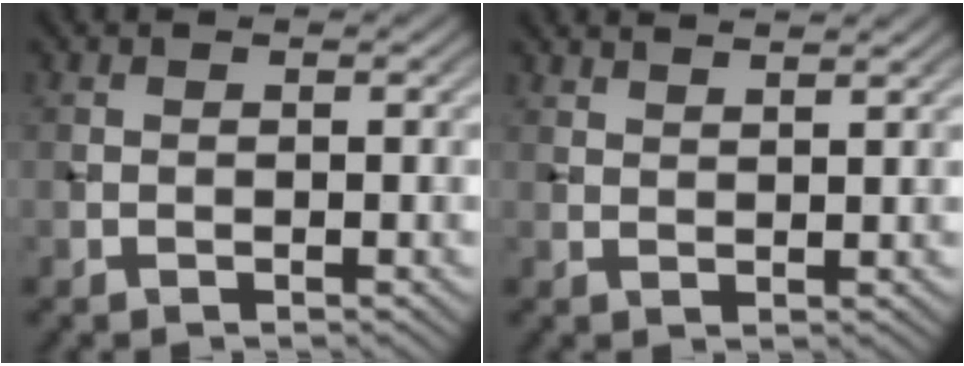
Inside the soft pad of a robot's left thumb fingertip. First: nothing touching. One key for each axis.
{"total": 2.7, "fx": 2.3, "fy": 0.5, "fz": 1.4, "tx": -0.017, "ty": 0.000, "tz": 0.033}